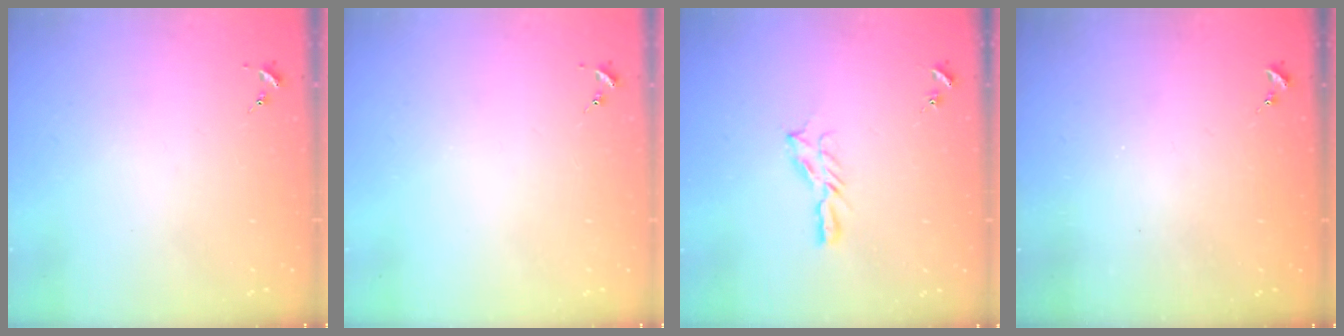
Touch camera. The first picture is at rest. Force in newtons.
{"total": 0.0}
{"total": 4.7, "press": 4.7, "slide": 0.5}
{"total": 0.0}